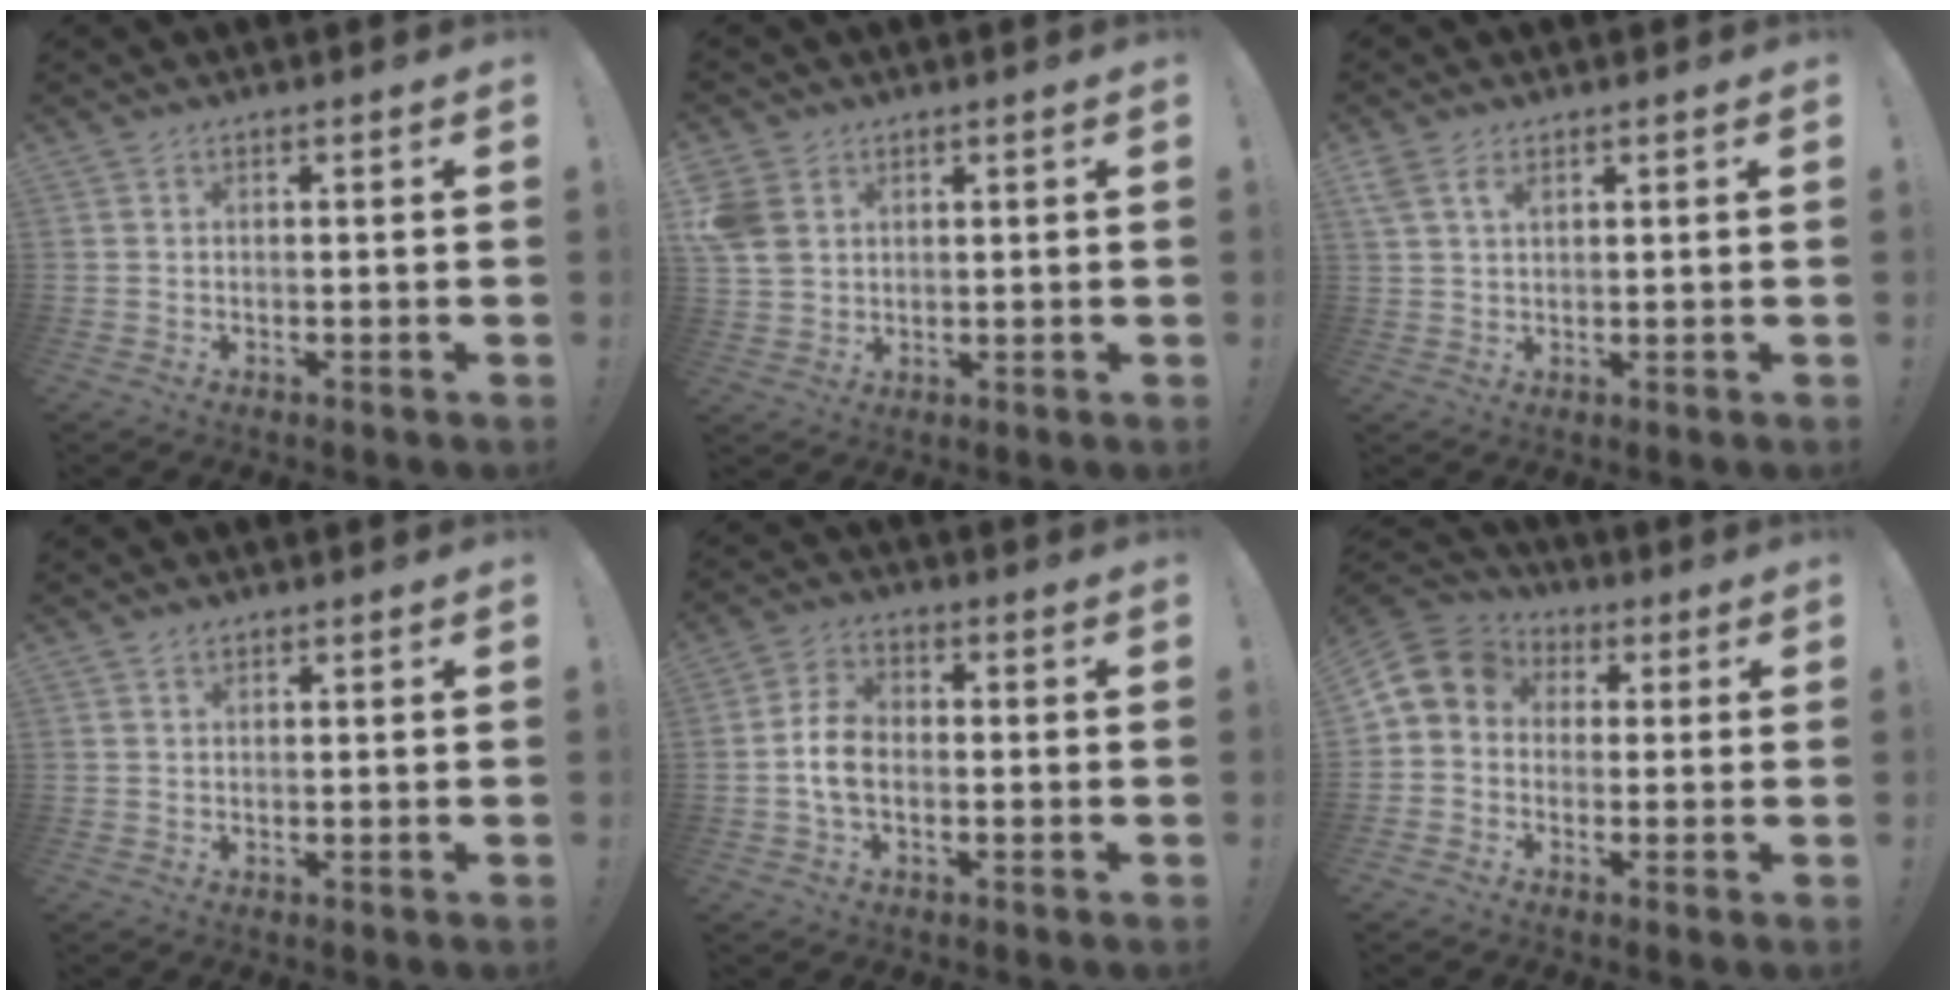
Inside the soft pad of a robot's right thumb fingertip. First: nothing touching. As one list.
[{"total": 7.2, "force": [2.7, 5.7, 3.6], "torque": [-0.074, -0.001, 0.057]}, {"total": 4.3, "force": [2.4, 2.2, 2.9], "torque": [-0.055, -0.004, 0.044]}, {"total": 0.9, "force": [0.7, 0.5, 0.3], "torque": [-0.006, 0.000, 0.014]}, {"total": 7.6, "force": [-1.4, 4.8, 5.6], "torque": [-0.110, 0.013, -0.021]}, {"total": 8.1, "force": [0.4, 7.1, 3.9], "torque": [-0.061, 0.011, 0.016]}]